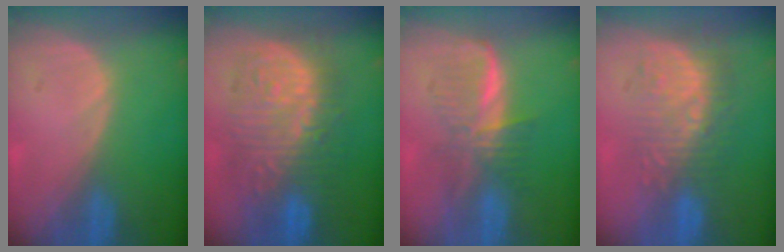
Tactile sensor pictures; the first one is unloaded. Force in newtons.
{"total": 12.7, "press": 12.6, "slide": 1.4}
{"total": 5.9, "press": 5.9, "slide": 0.8}
{"total": 9.5, "press": 8.5, "slide": 4.3}